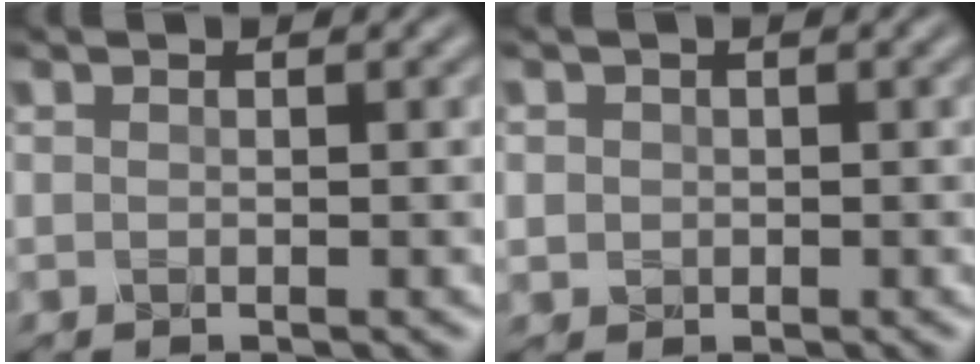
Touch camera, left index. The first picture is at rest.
{"total": 1.2, "force": [0.1, 1.2, 0.3], "torque": [0.002, -0.003, 0.003]}